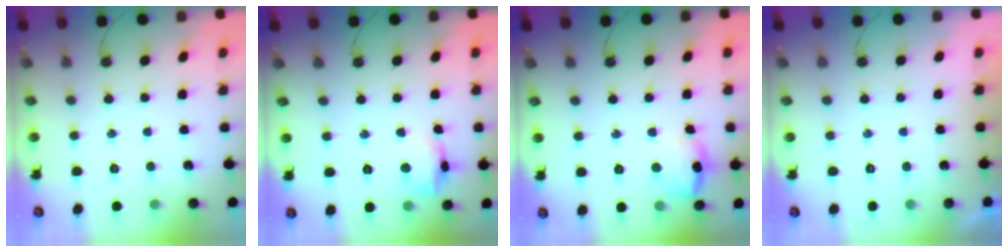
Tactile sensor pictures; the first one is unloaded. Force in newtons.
{"total": 10.0, "press": 10.0, "slide": 0.7}
{"total": 11.7, "press": 11.6, "slide": 1.0}
{"total": 0.0}